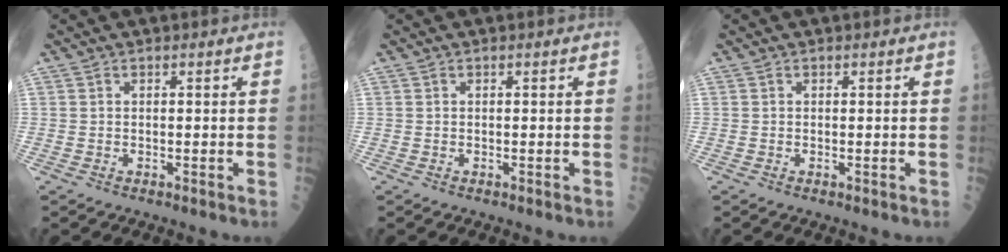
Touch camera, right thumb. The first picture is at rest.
{"total": 0.0}
{"total": 0.0}